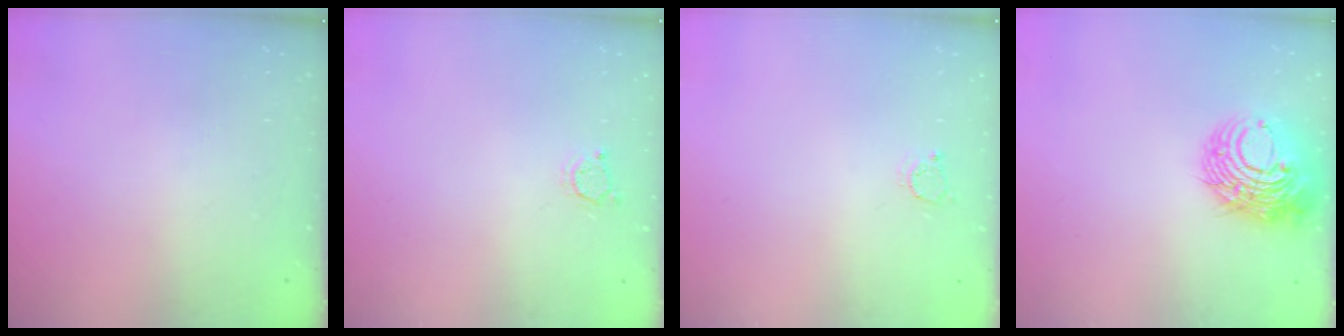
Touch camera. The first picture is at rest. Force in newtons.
{"total": 2.5, "press": 2.5, "slide": 0.3}
{"total": 2.8, "press": 2.8, "slide": 0.3}
{"total": 13.4, "press": 13.4, "slide": 1.5}